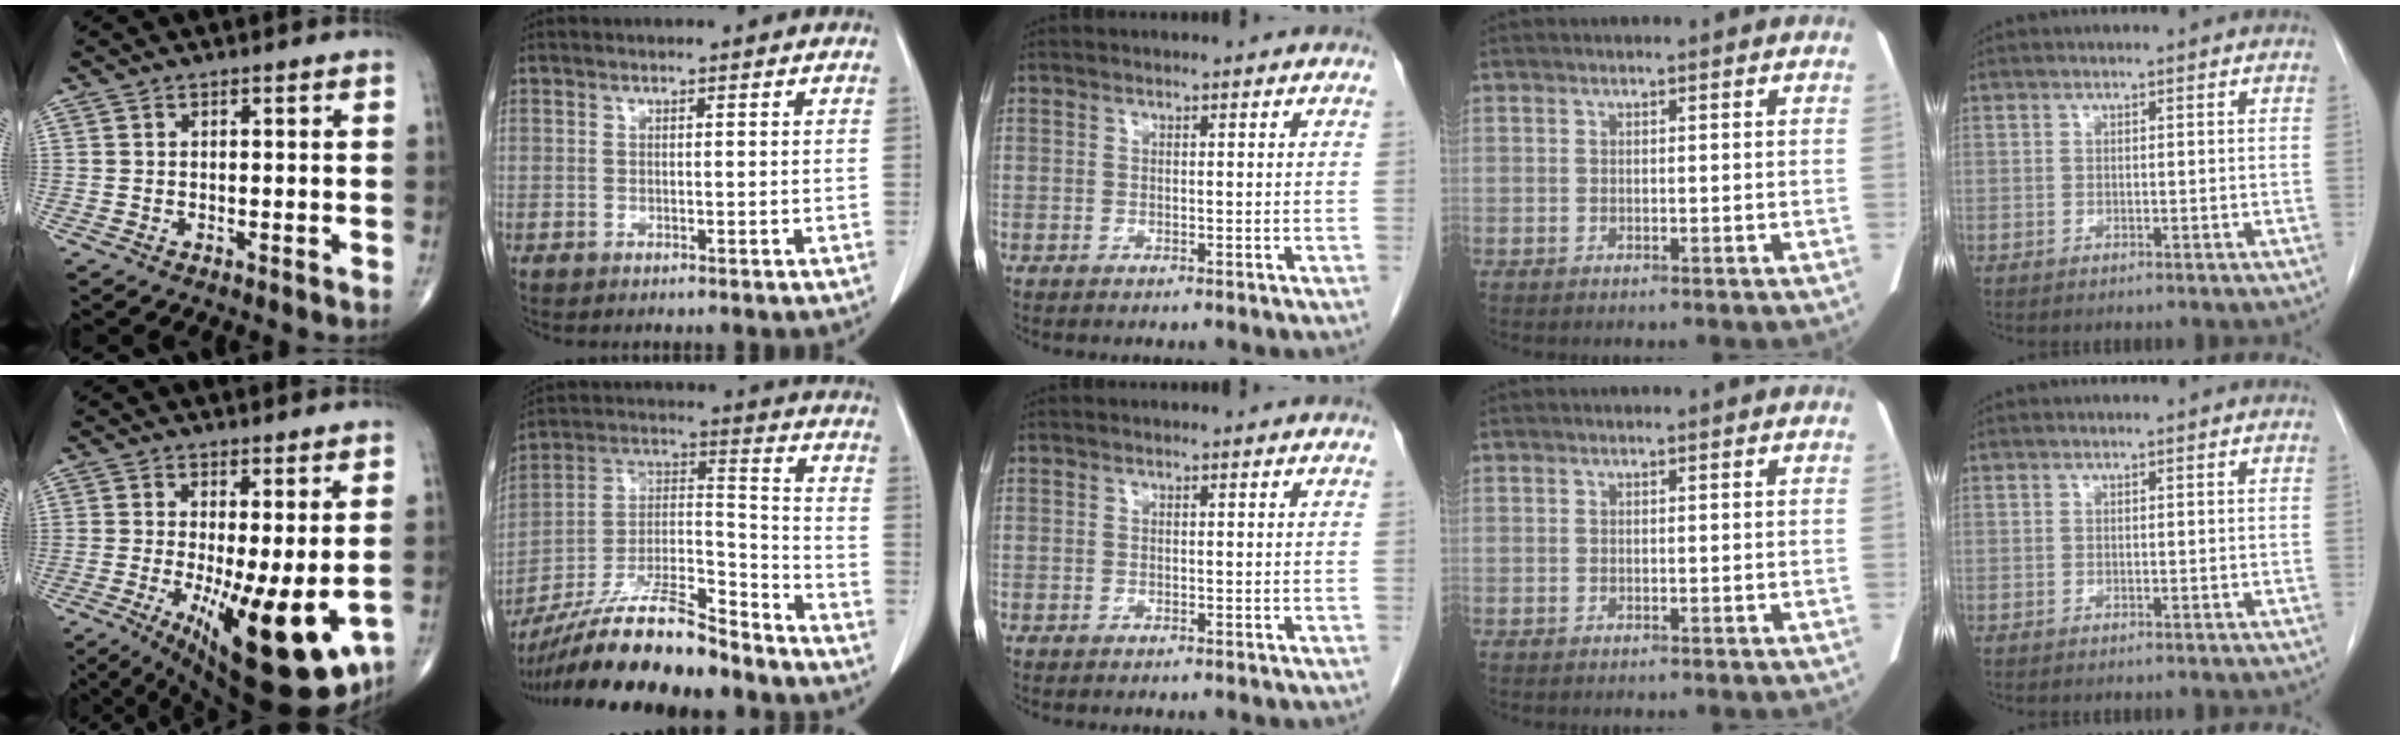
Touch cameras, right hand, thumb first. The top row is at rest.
{"thumb": {"total": 18.2, "force": [-4.2, 5.8, 16.8], "torque": [-0.226, -0.034, -0.041]}, "index": {"total": 22.2, "force": [-18.6, 3.8, 11.5], "torque": [-0.217, 0.002, -0.323]}}